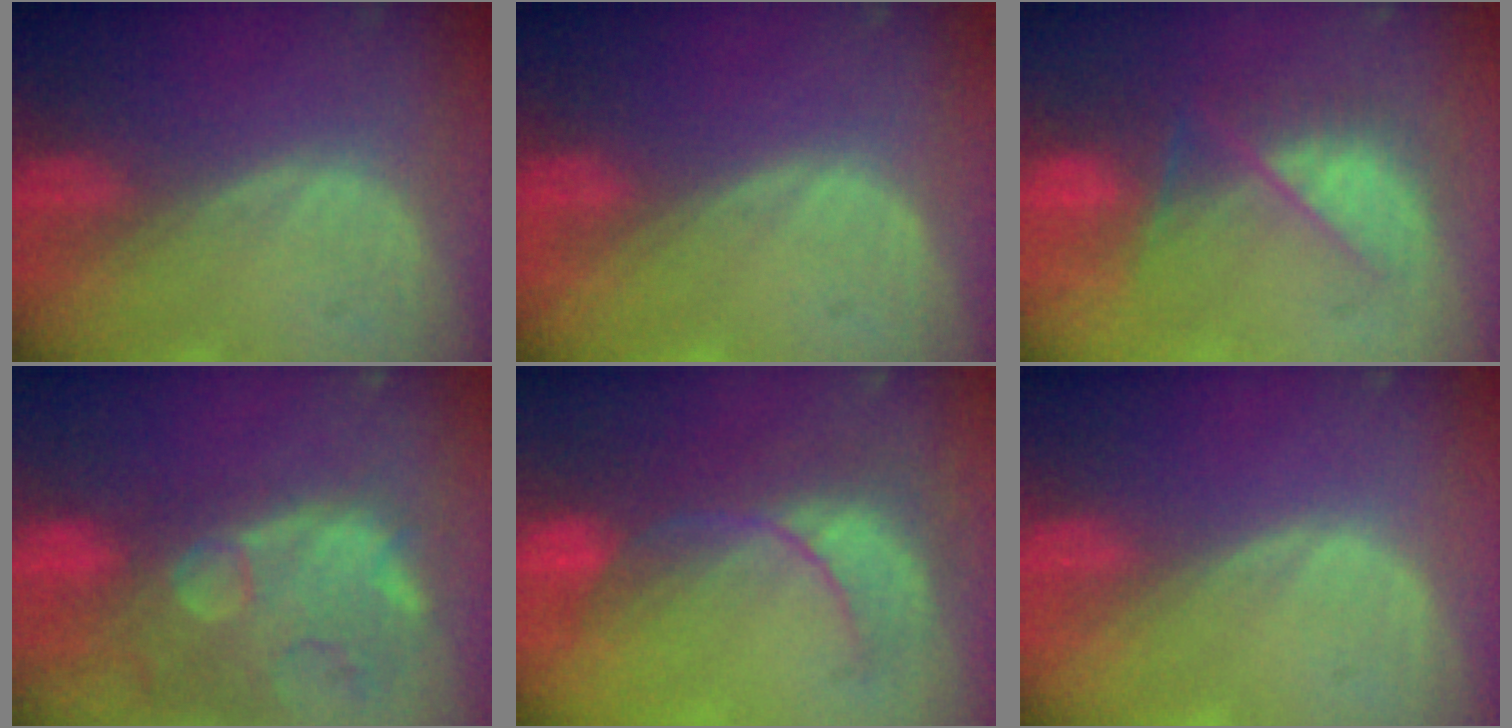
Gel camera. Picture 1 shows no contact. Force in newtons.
{"total": 0.0}
{"total": 7.5, "press": 7.3, "slide": 1.9}
{"total": 14.6, "press": 11.8, "slide": 8.6}
{"total": 8.4, "press": 8.1, "slide": 2.3}
{"total": 0.0}